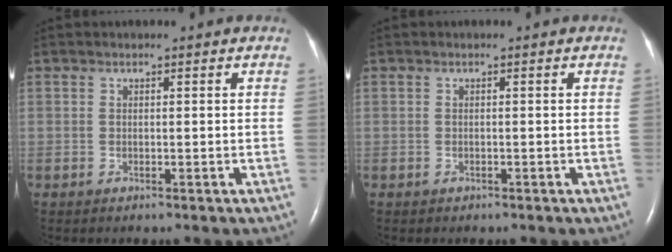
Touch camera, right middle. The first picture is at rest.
{"total": 0.0}